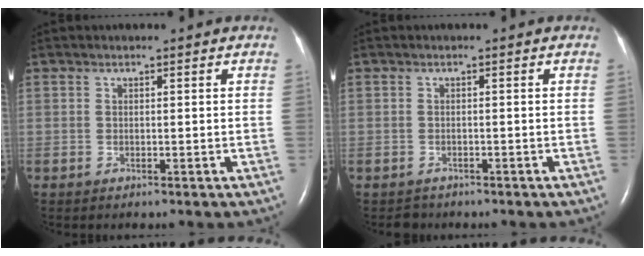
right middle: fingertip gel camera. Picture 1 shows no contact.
{"total": 1.3, "force": [-1.1, 0.7, -0.4], "torque": [0.000, 0.000, -0.017]}